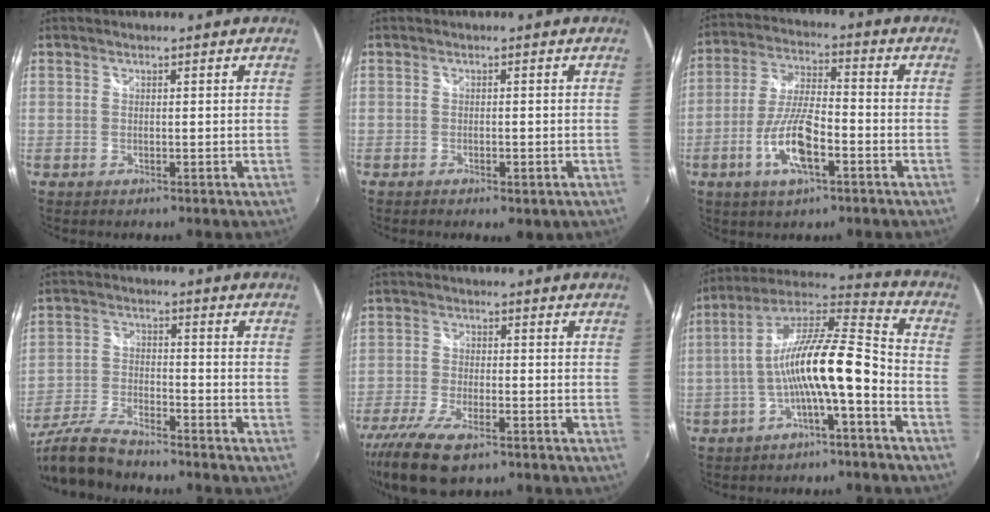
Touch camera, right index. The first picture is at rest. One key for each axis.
{"total": 2.8, "fx": -1.6, "fy": 1.1, "fz": 2.1, "tx": -0.037, "ty": -0.008, "tz": -0.018}
{"total": 11.0, "fx": -4.6, "fy": 3.2, "fz": 9.5, "tx": -0.199, "ty": -0.003, "tz": -0.086}
{"total": 11.6, "fx": -10.0, "fy": 2.1, "fz": 5.4, "tx": -0.124, "ty": -0.018, "tz": -0.193}
{"total": 11.8, "fx": -8.2, "fy": 3.9, "fz": 7.5, "tx": -0.178, "ty": -0.037, "tz": -0.156}
{"total": 14.8, "fx": -4.5, "fy": 2.4, "fz": 13.9, "tx": -0.259, "ty": 0.016, "tz": -0.082}